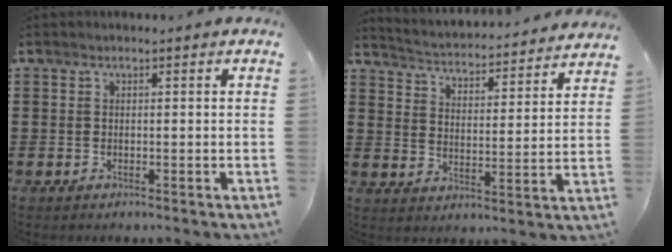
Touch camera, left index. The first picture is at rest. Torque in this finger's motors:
{"motor_torque": [1.39, -0.75, 0.12, 0.04]}